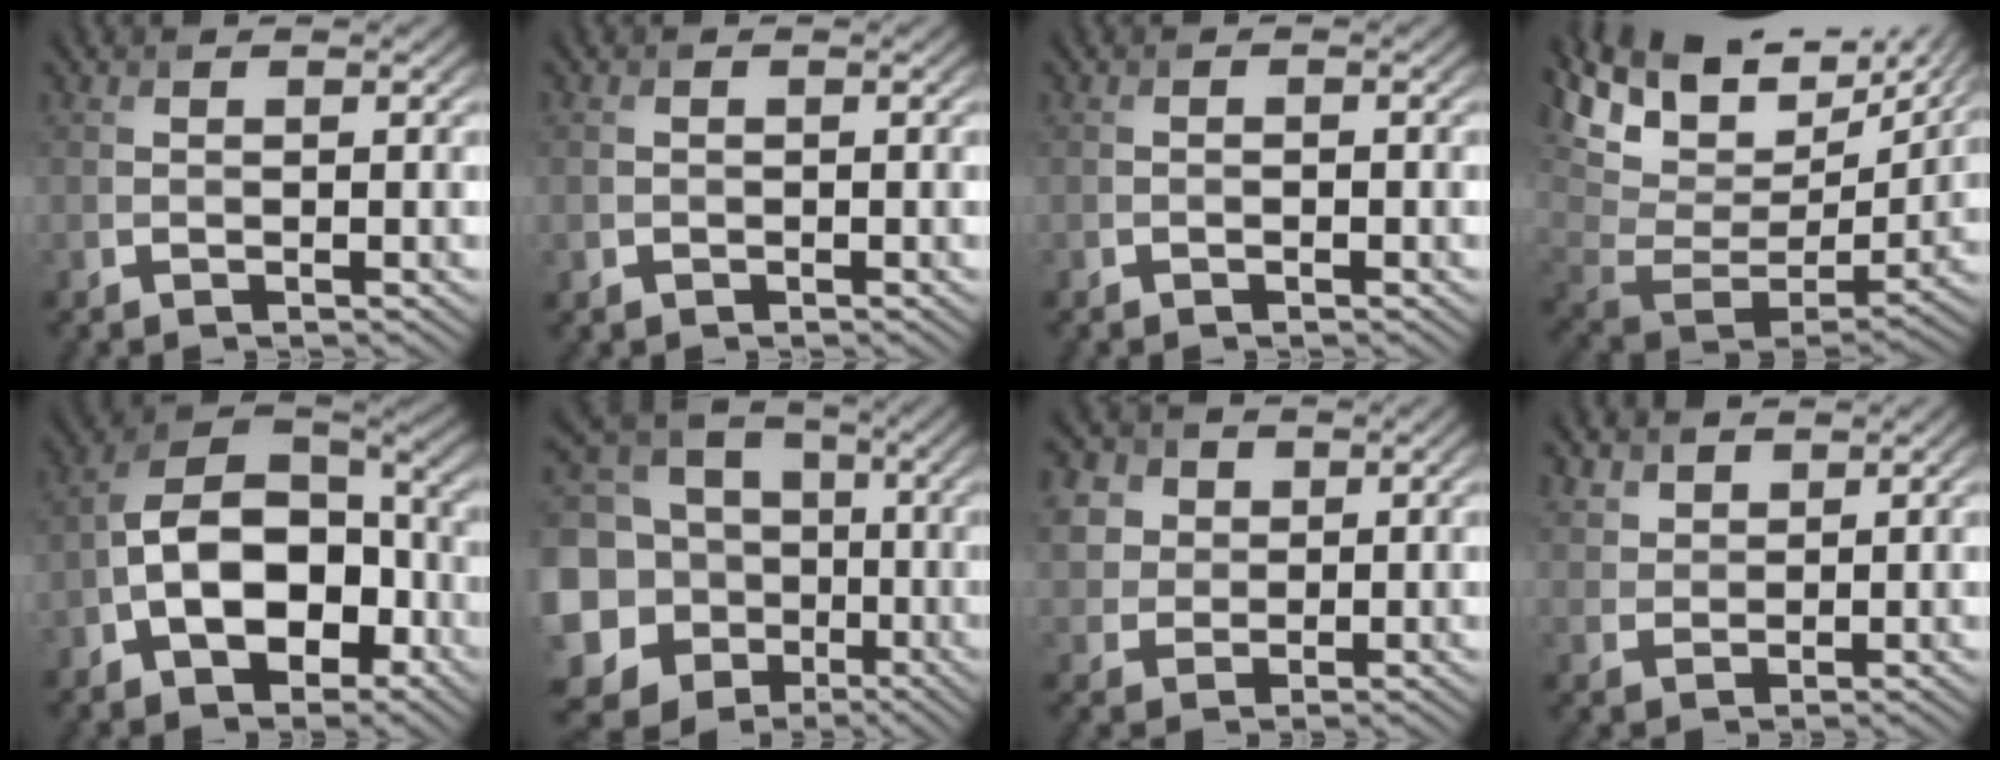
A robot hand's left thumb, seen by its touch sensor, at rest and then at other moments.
{"total": 1.0, "force": [-0.4, 1.0, 0.0], "torque": [0.004, -0.005, -0.009]}
{"total": 0.6, "force": [-0.5, 0.0, 0.4], "torque": [-0.006, 0.000, -0.010]}
{"total": 16.8, "force": [10.7, 8.0, 10.2], "torque": [-0.232, 0.018, 0.182]}
{"total": 12.8, "force": [-3.8, 7.8, 9.4], "torque": [-0.176, 0.001, -0.079]}
{"total": 21.9, "force": [-4.9, 19.4, 8.9], "torque": [-0.246, -0.002, -0.106]}
{"total": 6.5, "force": [2.6, 5.3, 2.7], "torque": [-0.115, 0.009, 0.049]}
{"total": 3.8, "force": [2.9, 2.2, 1.3], "torque": [-0.046, -0.004, 0.073]}